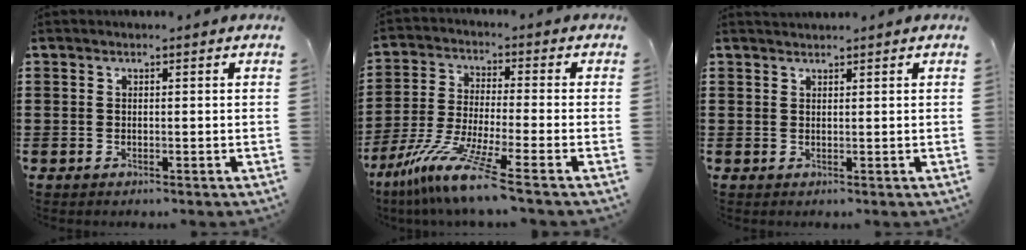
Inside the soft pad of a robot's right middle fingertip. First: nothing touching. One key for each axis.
{"total": 9.4, "fx": -7.1, "fy": -0.3, "fz": 6.1, "tx": -0.138, "ty": -0.014, "tz": -0.146}
{"total": 0.9, "fx": 0.9, "fy": 0.1, "fz": 0.0, "tx": -0.003, "ty": 0.000, "tz": 0.017}